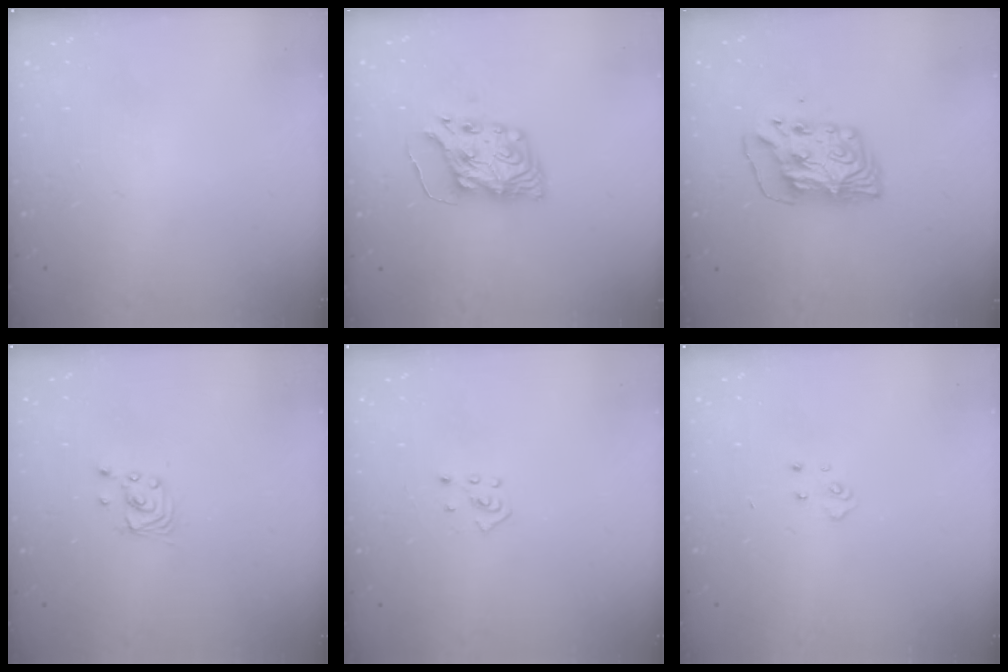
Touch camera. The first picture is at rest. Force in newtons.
{"total": 8.4, "press": 8.3, "slide": 0.5}
{"total": 8.6, "press": 8.5, "slide": 1.1}
{"total": 2.4, "press": 2.4, "slide": 0.2}
{"total": 3.6, "press": 3.6, "slide": 0.6}
{"total": 3.3, "press": 3.3, "slide": 0.4}